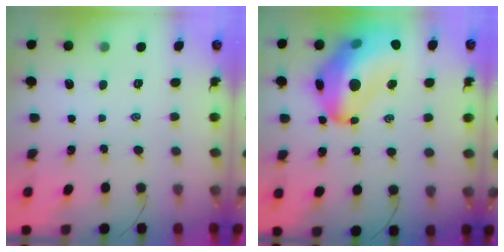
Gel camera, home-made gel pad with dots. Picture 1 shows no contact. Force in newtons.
{"total": 25.8, "press": 25.0, "slide": 6.4}